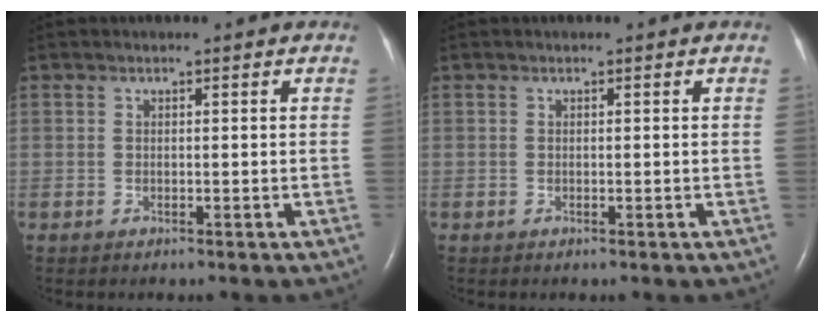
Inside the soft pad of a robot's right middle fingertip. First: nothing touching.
{"total": 0.0}